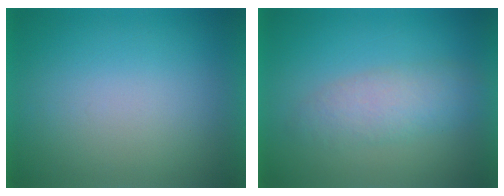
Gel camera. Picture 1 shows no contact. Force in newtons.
{"total": 3.2}